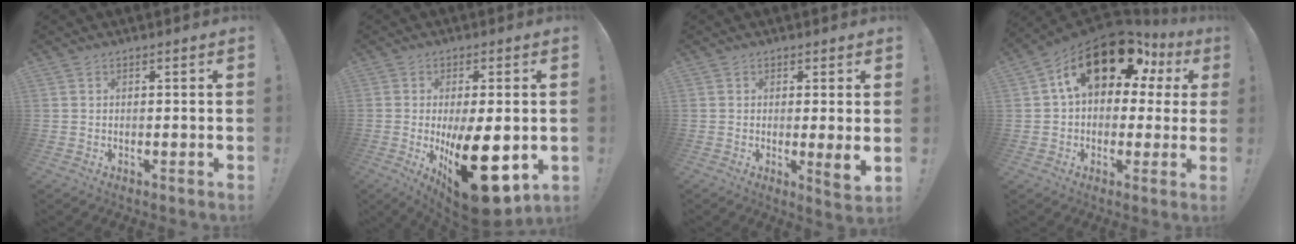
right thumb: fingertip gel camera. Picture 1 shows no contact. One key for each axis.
{"total": 22.0, "fx": -4.3, "fy": 8.5, "fz": 19.8, "tx": -0.297, "ty": 0.005, "tz": -0.045}
{"total": 4.3, "fx": 0.4, "fy": -0.1, "fz": 4.3, "tx": -0.050, "ty": -0.018, "tz": 0.008}
{"total": 19.7, "fx": 9.0, "fy": 11.0, "fz": 13.7, "tx": -0.200, "ty": -0.034, "tz": 0.158}